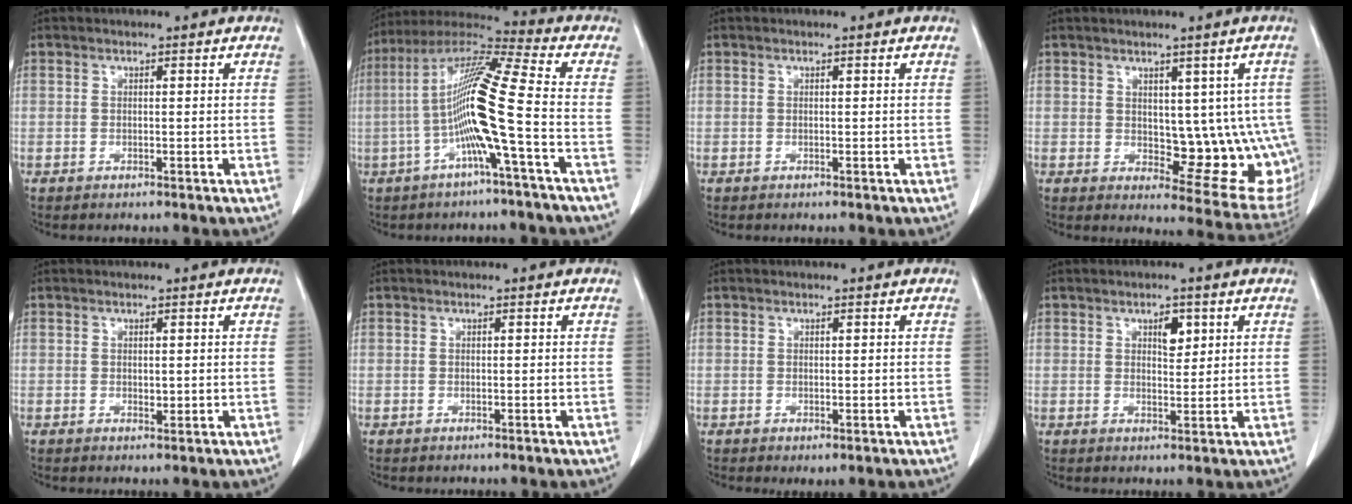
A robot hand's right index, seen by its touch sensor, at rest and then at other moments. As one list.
[{"total": 13.6, "force": [-2.8, -1.2, 13.3], "torque": [-0.255, 0.012, -0.067]}, {"total": 0.0}, {"total": 11.5, "force": [0.5, 5.8, 9.9], "torque": [-0.097, -0.001, 0.021]}, {"total": 0.9, "force": [0.1, 0.5, 0.7], "torque": [-0.012, -0.004, 0.005]}, {"total": 0.0}, {"total": 1.7, "force": [-0.7, 0.9, 1.2], "torque": [-0.021, -0.004, -0.002]}, {"total": 3.0, "force": [1.4, 1.4, 2.3], "torque": [-0.033, -0.002, 0.024]}]